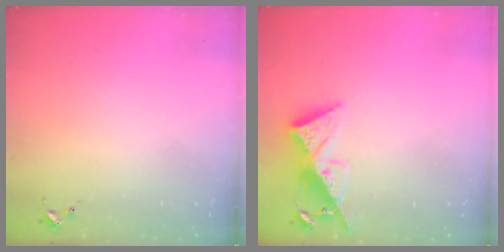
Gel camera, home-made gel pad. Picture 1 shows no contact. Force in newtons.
{"total": 10.1, "press": 10.1, "slide": 0.9}